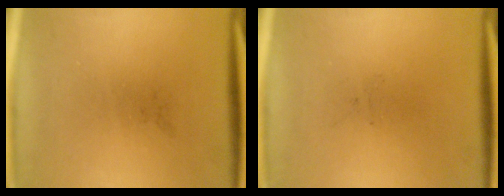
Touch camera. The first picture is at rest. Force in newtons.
{"total": 0.0}